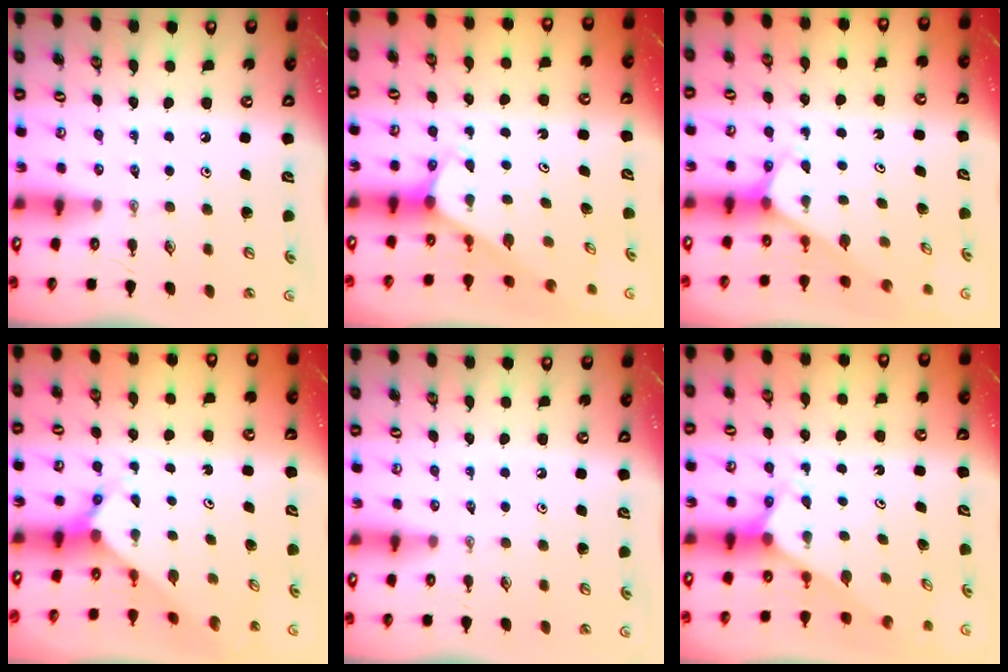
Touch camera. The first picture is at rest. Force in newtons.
{"total": 2.2, "press": 2.2, "slide": 0.1}
{"total": 2.4, "press": 2.4, "slide": 0.2}
{"total": 3.4, "press": 3.4, "slide": 0.3}
{"total": 0.0}
{"total": 2.4, "press": 2.4, "slide": 0.1}